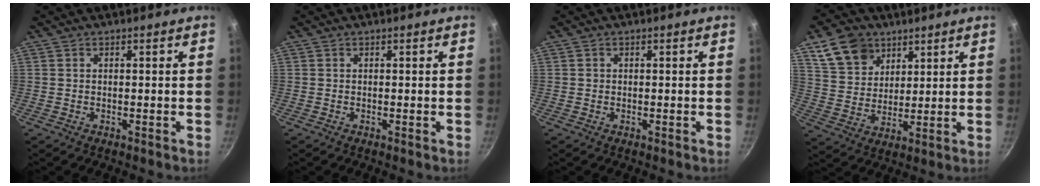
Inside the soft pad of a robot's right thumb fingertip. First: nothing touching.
{"total": 0.0}
{"total": 0.5, "force": [0.1, 0.5, 0.1], "torque": [0.002, 0.003, 0.000]}
{"total": 11.1, "force": [6.4, 7.8, 4.7], "torque": [-0.062, -0.018, 0.124]}